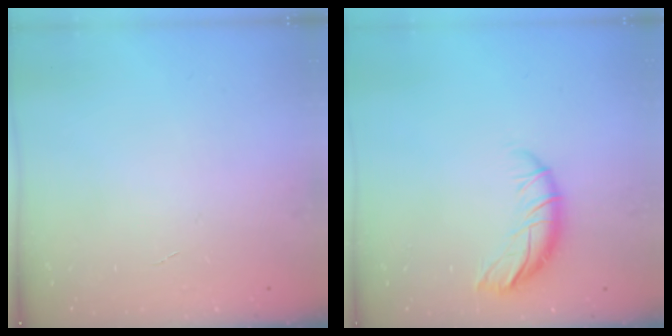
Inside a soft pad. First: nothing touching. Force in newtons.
{"total": 10.4, "press": 10.3, "slide": 1.5}